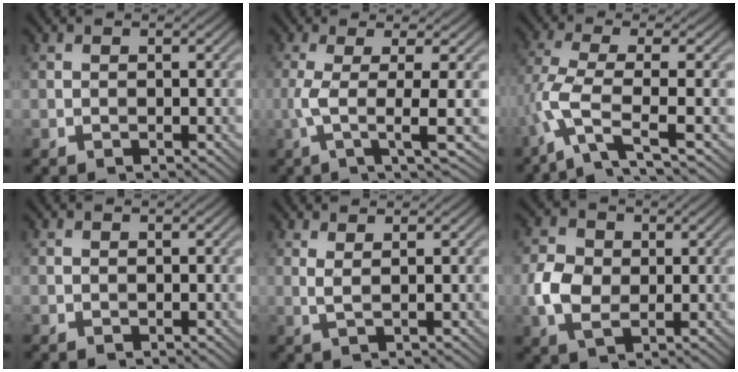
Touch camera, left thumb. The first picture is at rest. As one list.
[{"total": 5.9, "force": [-0.5, 0.9, 5.8], "torque": [-0.111, -0.002, -0.015]}, {"total": 6.7, "force": [-2.3, 1.5, 6.2], "torque": [-0.131, 0.004, -0.065]}, {"total": 0.0}, {"total": 2.2, "force": [1.1, 0.4, 1.9], "torque": [-0.039, 0.000, 0.016]}, {"total": 5.5, "force": [-0.1, 4.1, 3.7], "torque": [-0.094, 0.000, -0.003]}]